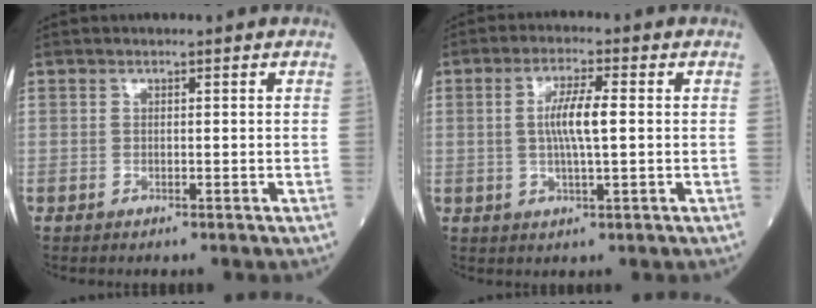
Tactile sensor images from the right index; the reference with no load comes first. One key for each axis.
{"total": 5.8, "fx": 0.4, "fy": 0.5, "fz": 5.8, "tx": -0.112, "ty": 0.003, "tz": 0.005}